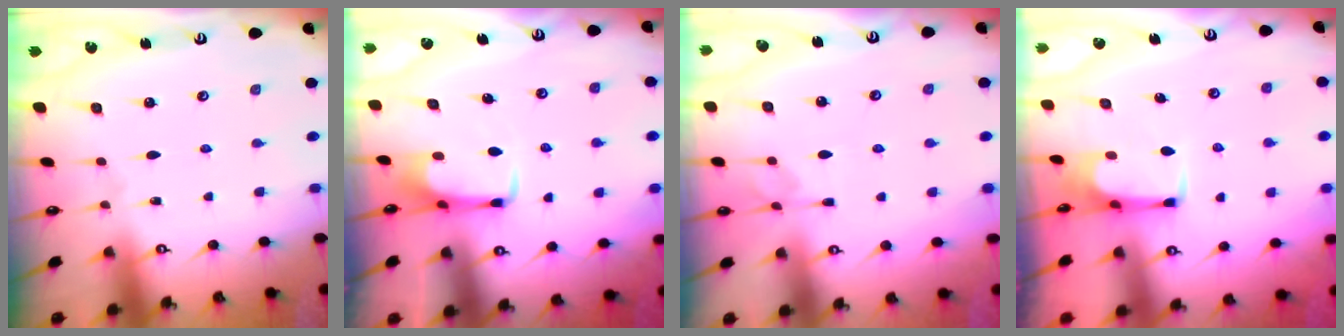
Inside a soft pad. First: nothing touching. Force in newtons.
{"total": 4.0, "press": 4.0, "slide": 0.3}
{"total": 2.3, "press": 2.0, "slide": 1.2}
{"total": 1.6, "press": 1.5, "slide": 0.3}